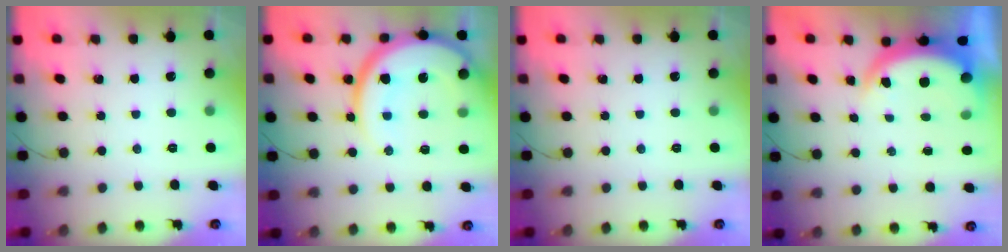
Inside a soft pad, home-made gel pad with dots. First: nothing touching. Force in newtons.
{"total": 16.4, "press": 16.4, "slide": 1.5}
{"total": 0.0}
{"total": 6.4, "press": 6.3, "slide": 0.9}